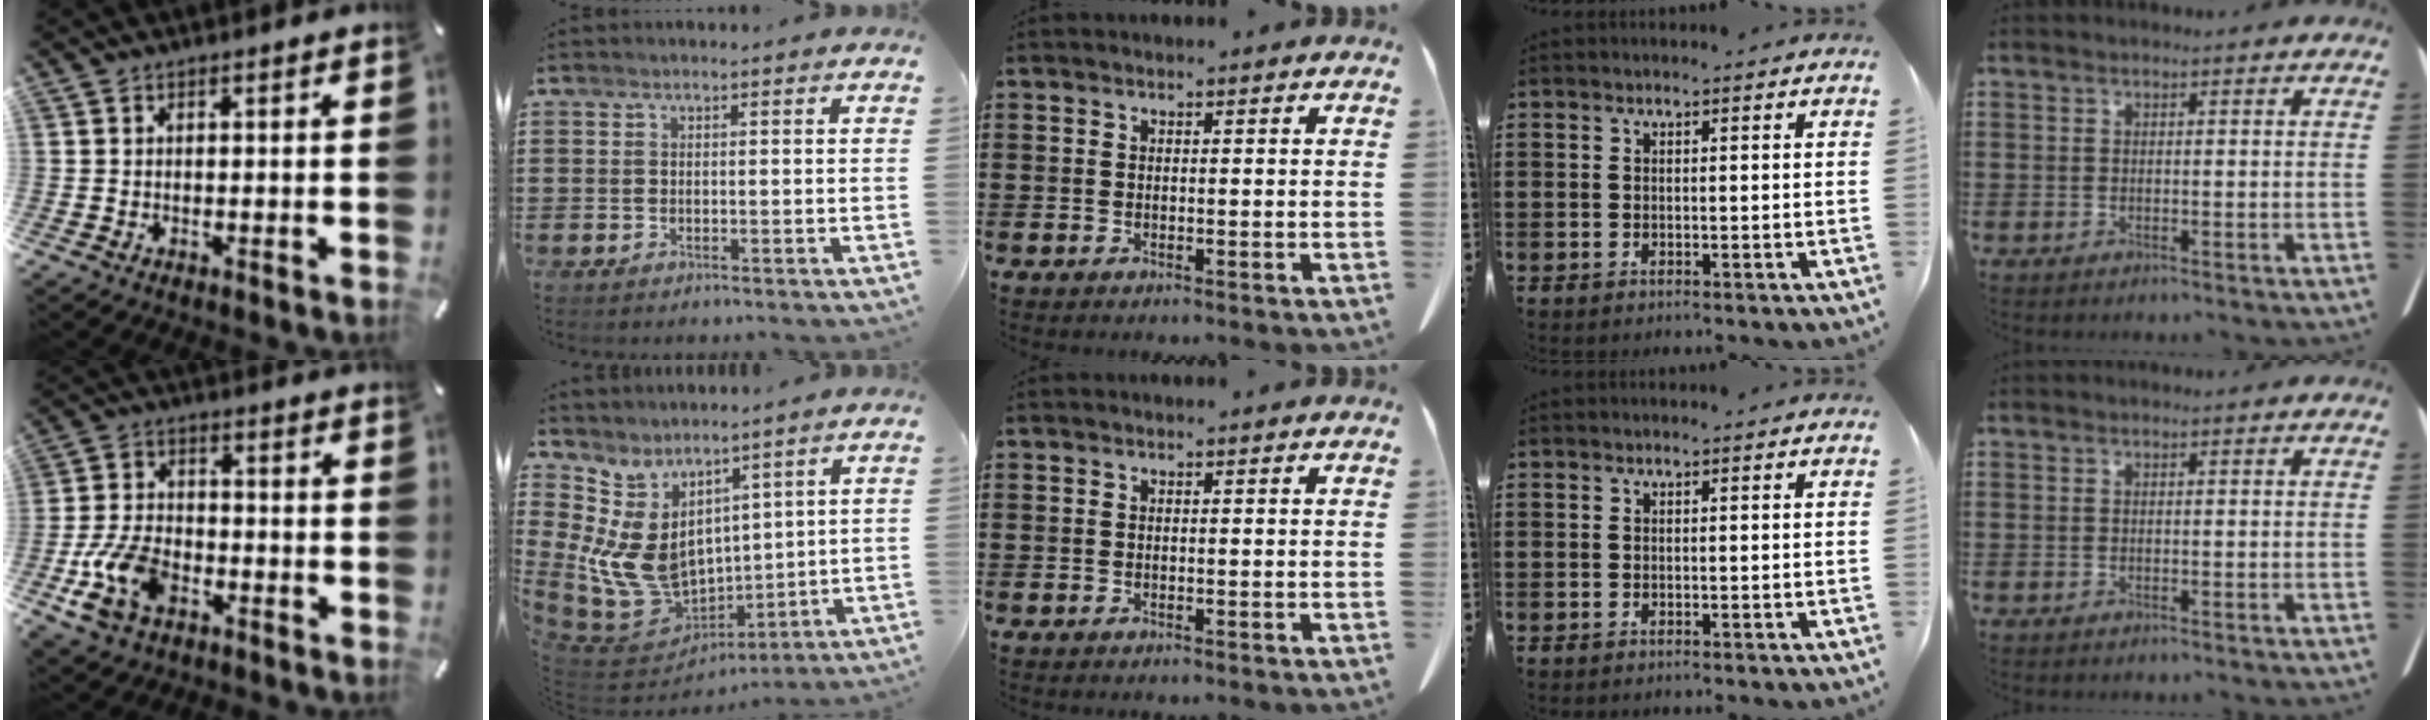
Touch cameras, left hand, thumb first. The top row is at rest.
{"thumb": {"total": 11.5, "force": [-5.2, 7.3, 7.2], "torque": [-0.154, 0.021, -0.092]}, "index": {"total": 11.4, "force": [2.3, 9.0, 6.7], "torque": [-0.193, -0.031, 0.053]}}